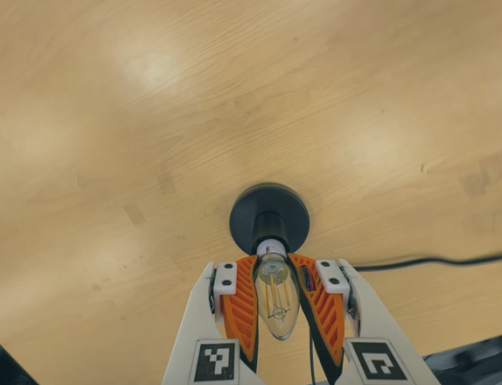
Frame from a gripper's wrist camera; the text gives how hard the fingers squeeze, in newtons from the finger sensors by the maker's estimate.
{"total": 20.0, "left": 22.3, "right": 17.8}